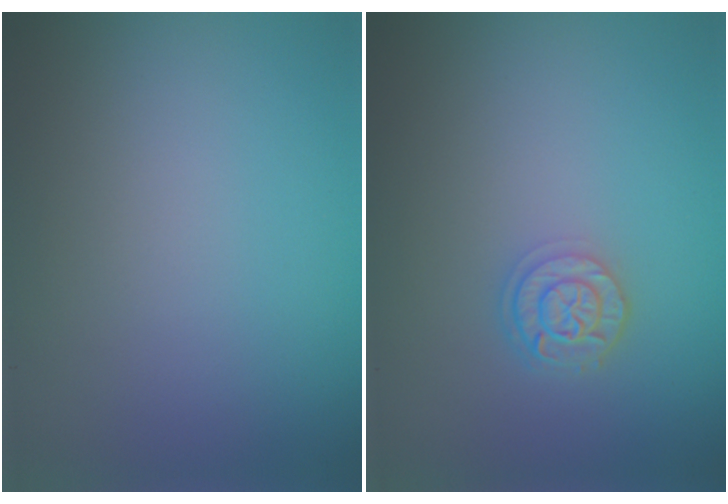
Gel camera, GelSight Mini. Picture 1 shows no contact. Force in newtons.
{"total": 2.5, "press": 2.0, "slide": 1.4}